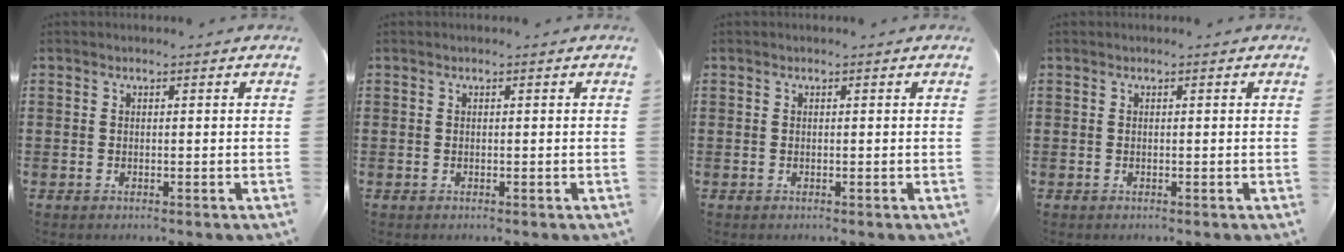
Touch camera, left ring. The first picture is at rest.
{"total": 0.0}
{"total": 0.0}
{"total": 0.0}